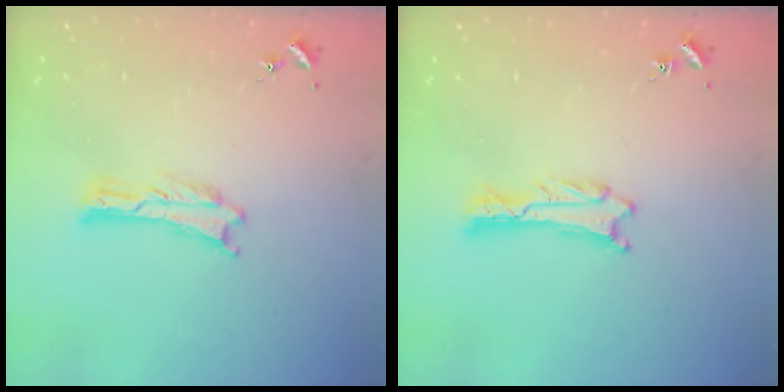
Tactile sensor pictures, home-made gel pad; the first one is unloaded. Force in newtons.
{"total": 0.9, "press": 0.8, "slide": 0.1}